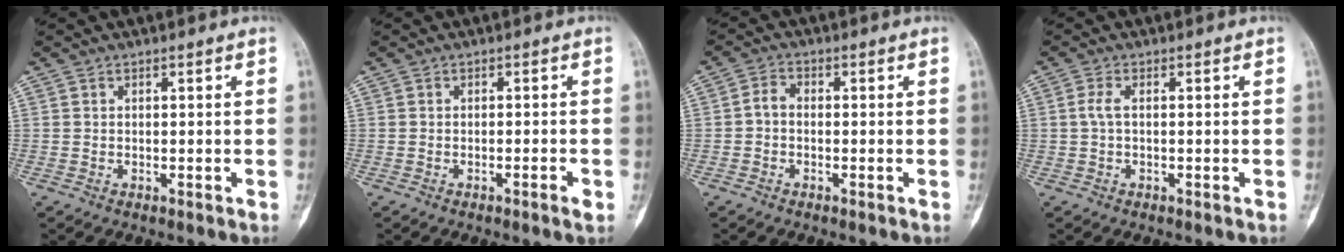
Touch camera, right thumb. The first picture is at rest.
{"total": 1.7, "force": [-0.9, 0.1, 1.4], "torque": [-0.027, 0.000, -0.014]}
{"total": 2.5, "force": [-0.6, 1.7, 1.7], "torque": [-0.028, 0.012, -0.022]}
{"total": 1.9, "force": [0.0, 0.7, 1.7], "torque": [-0.041, 0.001, 0.000]}